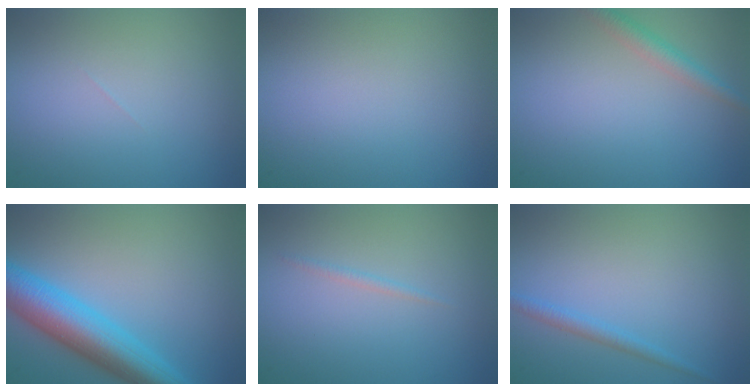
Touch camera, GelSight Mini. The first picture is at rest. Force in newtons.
{"total": 0.0}
{"total": 2.2, "press": 2.2, "slide": 0.0}
{"total": 7.7, "press": 7.7, "slide": 0.1}
{"total": 0.6, "press": 0.6, "slide": 0.0}
{"total": 1.3, "press": 1.3, "slide": 0.1}